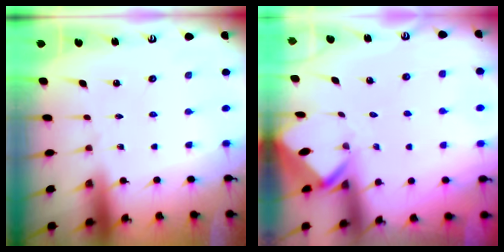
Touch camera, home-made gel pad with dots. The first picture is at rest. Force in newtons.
{"total": 2.5, "press": 2.5, "slide": 0.1}